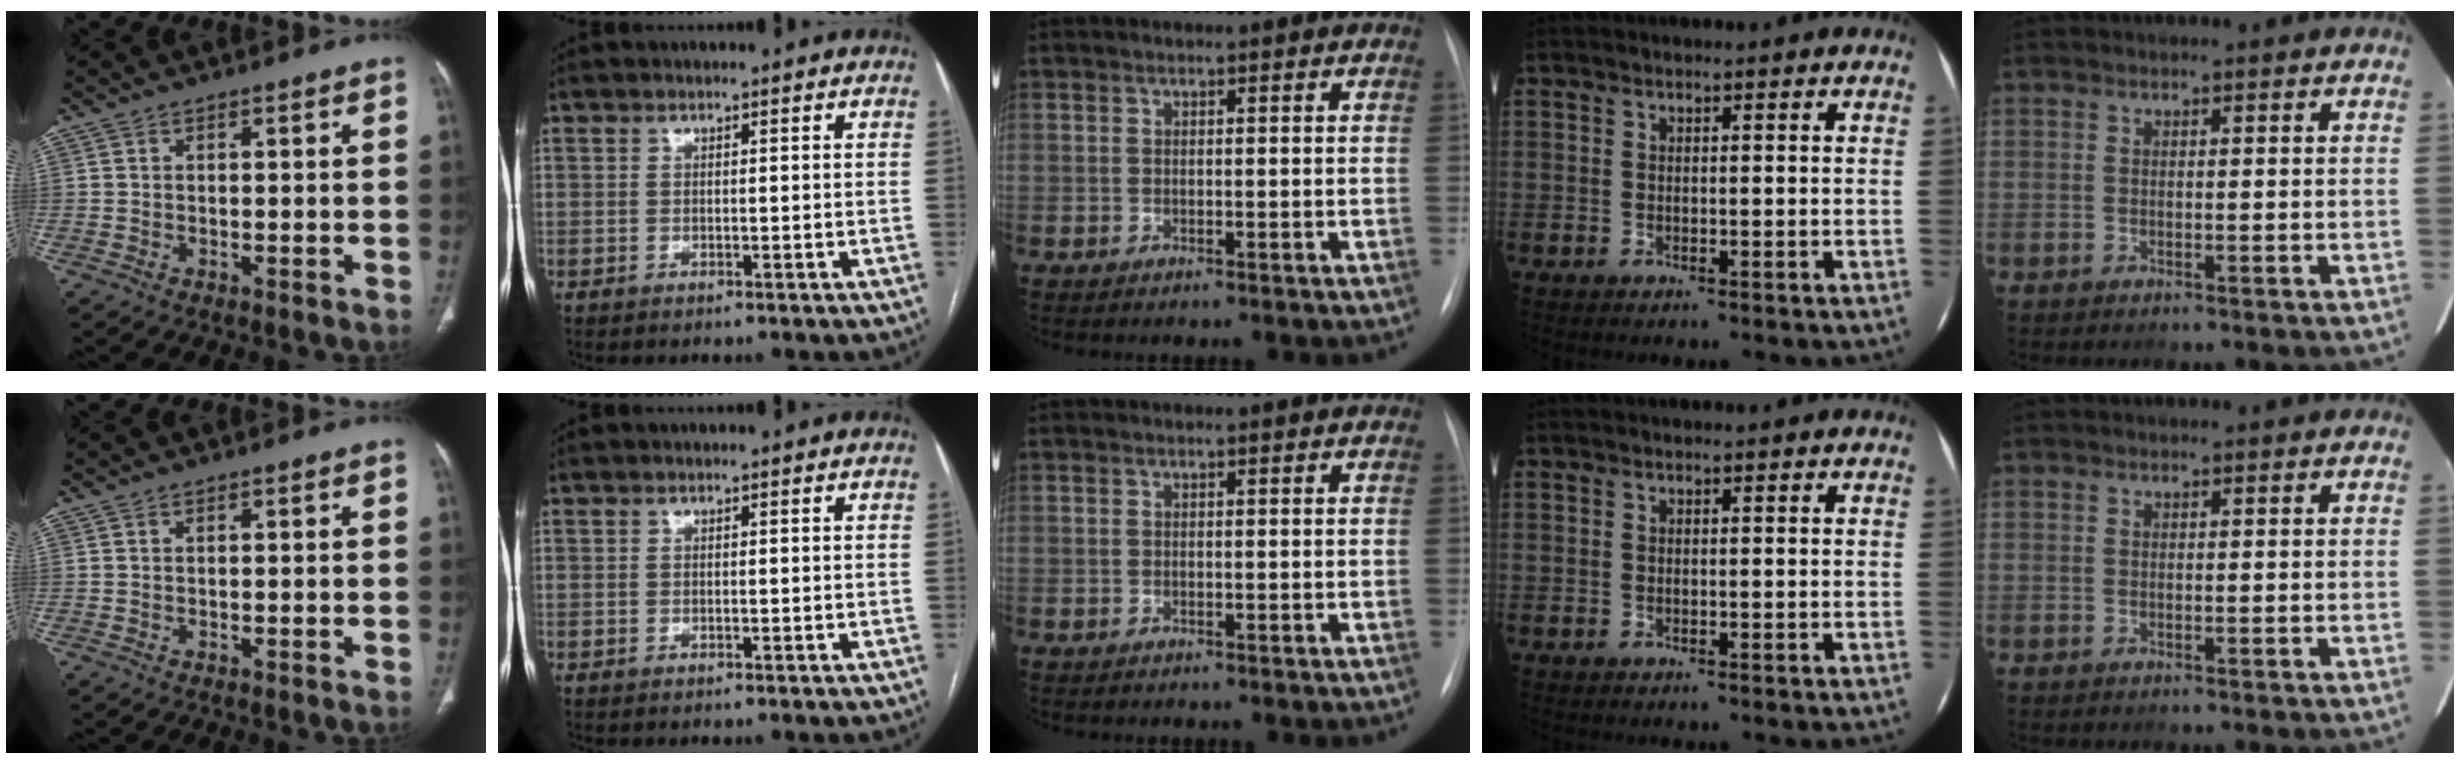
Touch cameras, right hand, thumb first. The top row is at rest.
{}